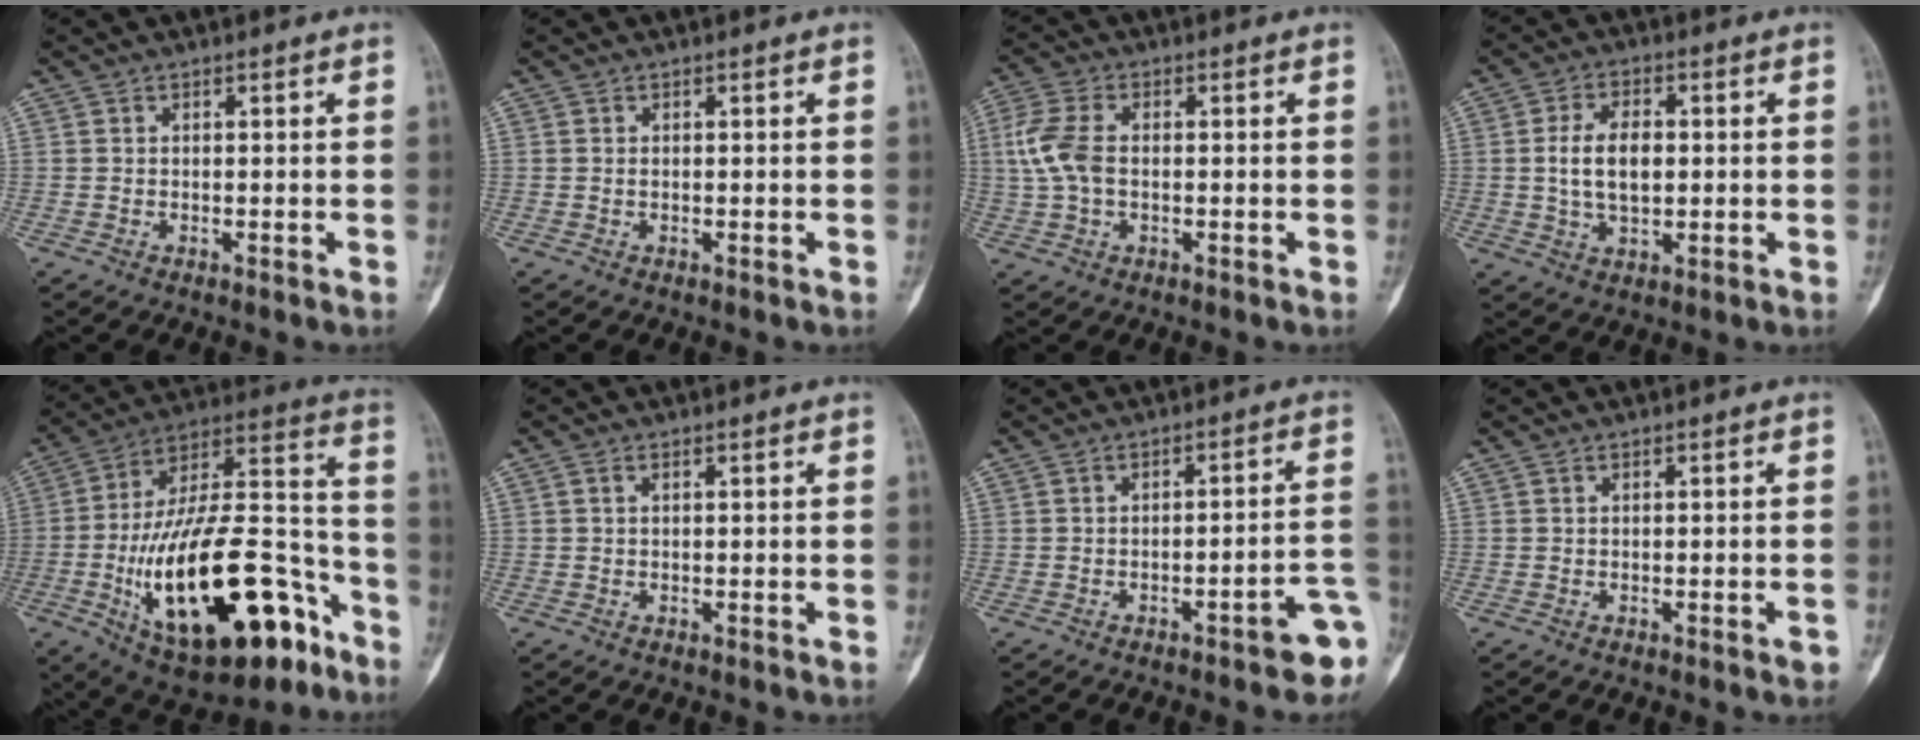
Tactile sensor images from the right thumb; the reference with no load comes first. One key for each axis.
{"total": 0.0}
{"total": 7.5, "fx": 0.2, "fy": 4.6, "fz": 6.0, "tx": -0.144, "ty": 0.013, "tz": 0.000}
{"total": 8.1, "fx": 0.4, "fy": 4.7, "fz": 6.6, "tx": -0.114, "ty": 0.003, "tz": 0.007}
{"total": 32.6, "fx": -13.3, "fy": 13.8, "fz": 26.3, "tx": -0.429, "ty": 0.065, "tz": -0.195}
{"total": 0.7, "fx": 0.2, "fy": 0.3, "fz": 0.5, "tx": -0.012, "ty": 0.004, "tz": 0.003}
{"total": 7.3, "fx": -4.1, "fy": 1.7, "fz": 5.9, "tx": -0.051, "ty": 0.033, "tz": -0.047}
{"total": 1.0, "fx": -0.6, "fy": 0.2, "fz": 0.8, "tx": -0.006, "ty": 0.002, "tz": -0.006}